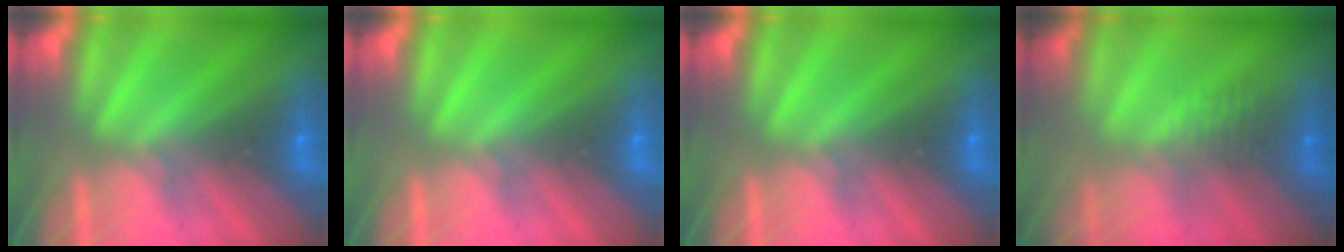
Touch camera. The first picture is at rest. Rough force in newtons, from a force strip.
{"total": 0.0}
{"total": 0.0}
{"total": 2.4}